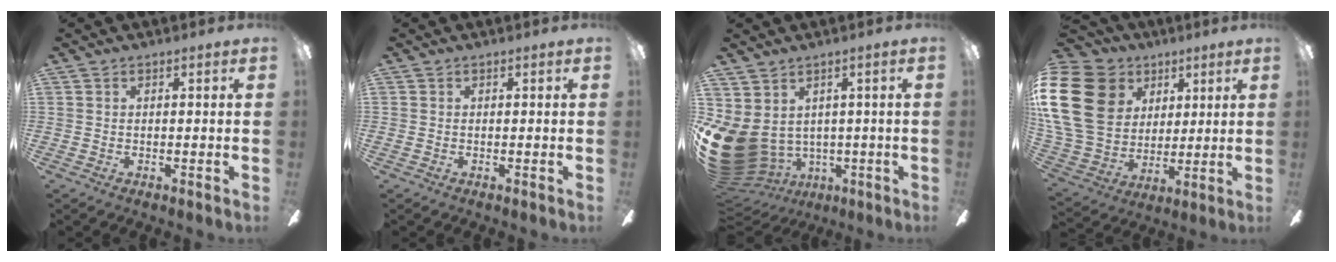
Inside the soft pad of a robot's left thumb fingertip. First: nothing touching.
{"total": 0.0}
{"total": 11.5, "force": [-1.4, 9.0, 7.0], "torque": [-0.176, -0.014, -0.019]}
{"total": 24.5, "force": [7.0, 19.4, 13.2], "torque": [-0.297, -0.014, 0.141]}